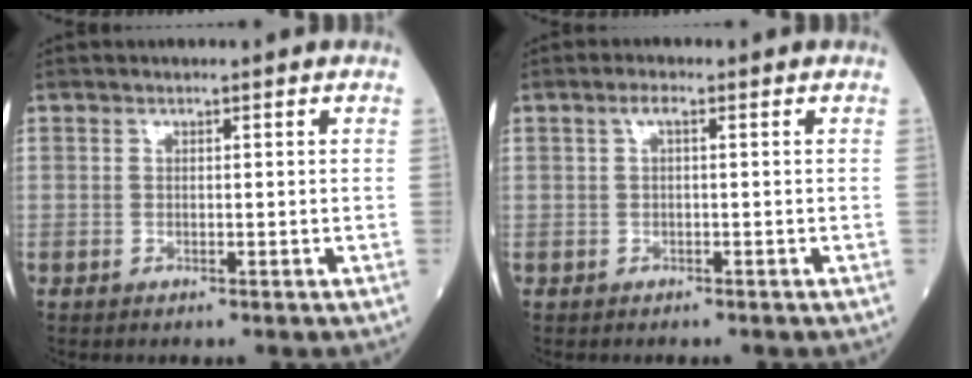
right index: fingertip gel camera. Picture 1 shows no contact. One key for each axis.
{"total": 1.3, "fx": 0.2, "fy": 0.4, "fz": 1.2, "tx": -0.025, "ty": 0.004, "tz": 0.002}